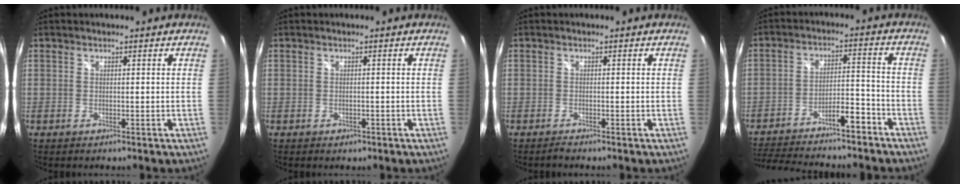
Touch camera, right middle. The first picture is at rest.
{"total": 1.2, "force": [-0.7, 0.8, 0.5], "torque": [-0.010, -0.002, -0.008]}
{"total": 0.9, "force": [-0.8, 0.0, 0.2], "torque": [-0.005, -0.005, -0.019]}
{"total": 15.6, "force": [-13.2, 3.1, 7.7], "torque": [-0.145, 0.022, -0.199]}